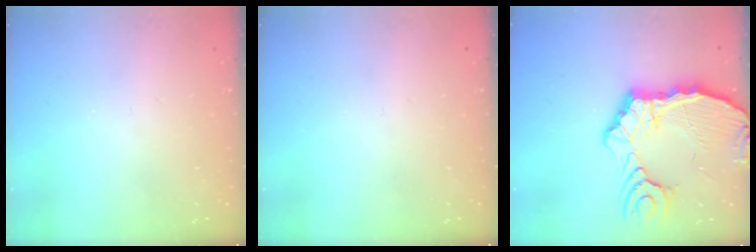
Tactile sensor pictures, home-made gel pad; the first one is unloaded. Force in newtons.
{"total": 0.0}
{"total": 15.3, "press": 15.2, "slide": 2.3}